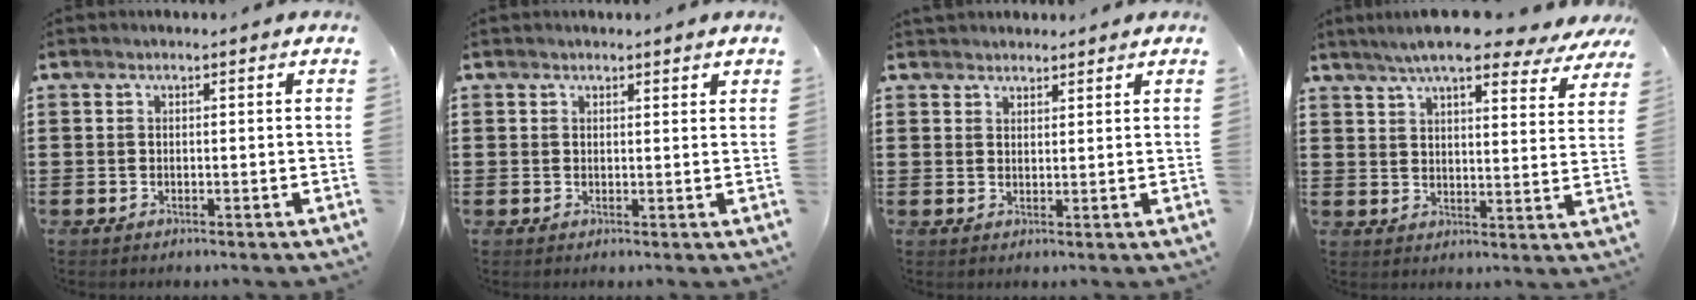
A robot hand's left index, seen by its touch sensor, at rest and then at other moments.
{"total": 1.0, "force": [0.9, 0.4, 0.3], "torque": [-0.006, 0.003, 0.017]}
{"total": 1.9, "force": [1.8, 0.6, -0.1], "torque": [-0.003, 0.003, 0.037]}
{"total": 8.7, "force": [7.6, 1.2, 4.0], "torque": [-0.085, -0.024, 0.134]}